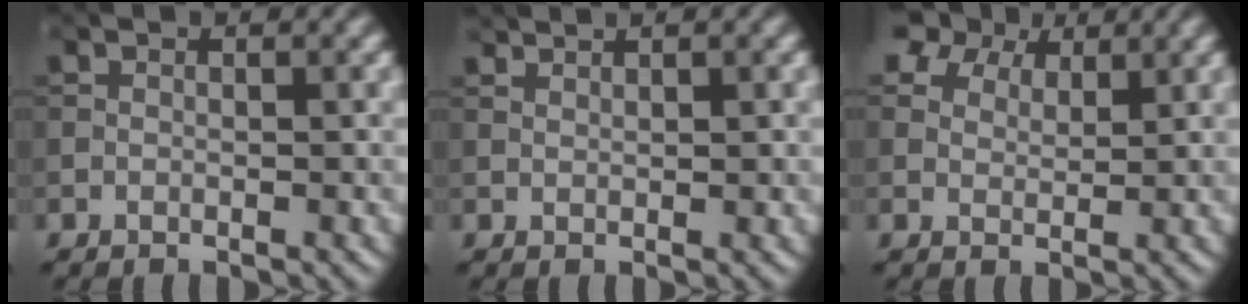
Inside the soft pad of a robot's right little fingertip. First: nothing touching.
{"total": 1.3, "force": [1.2, 0.1, 0.4], "torque": [-0.009, -0.001, 0.021]}
{"total": 6.5, "force": [4.9, 3.4, 2.6], "torque": [-0.063, 0.003, 0.082]}